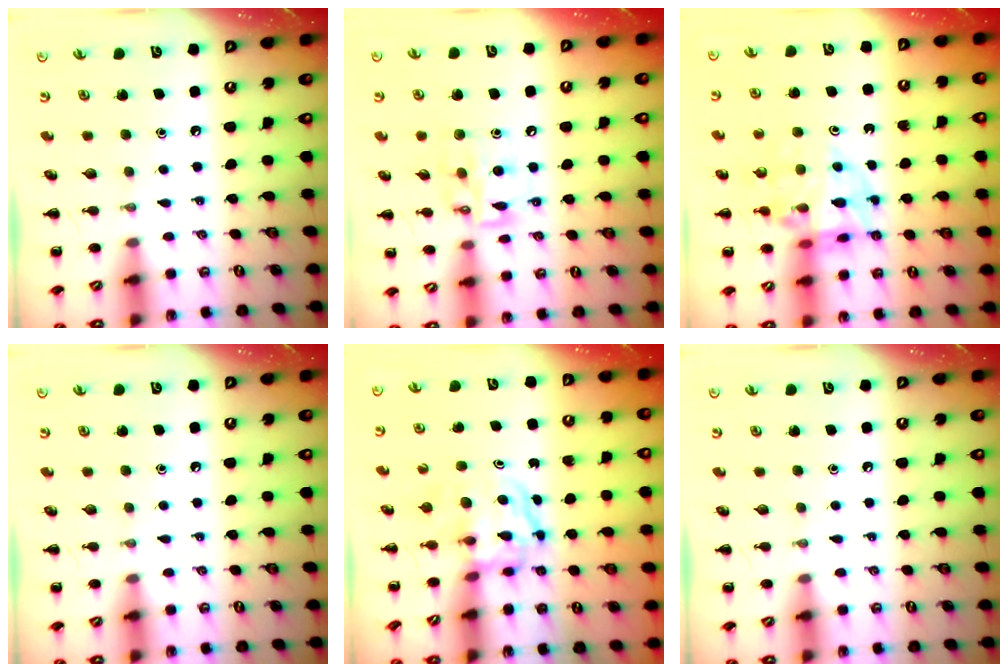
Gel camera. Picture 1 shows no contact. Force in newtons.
{"total": 11.4, "press": 11.3, "slide": 1.5}
{"total": 13.6, "press": 13.2, "slide": 3.1}
{"total": 0.0}
{"total": 3.8, "press": 3.8, "slide": 0.4}
{"total": 0.0}